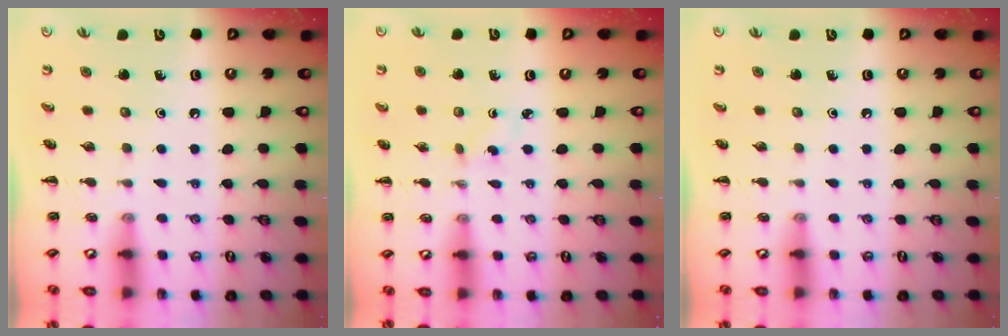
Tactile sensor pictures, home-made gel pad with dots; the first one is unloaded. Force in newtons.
{"total": 1.7, "press": 1.5, "slide": 0.8}
{"total": 0.0}